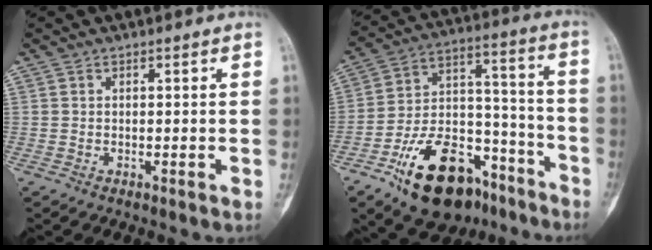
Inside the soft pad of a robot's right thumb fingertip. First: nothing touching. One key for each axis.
{"total": 21.9, "fx": -13.4, "fy": 12.0, "fz": 12.6, "tx": -0.191, "ty": 0.090, "tz": -0.217}